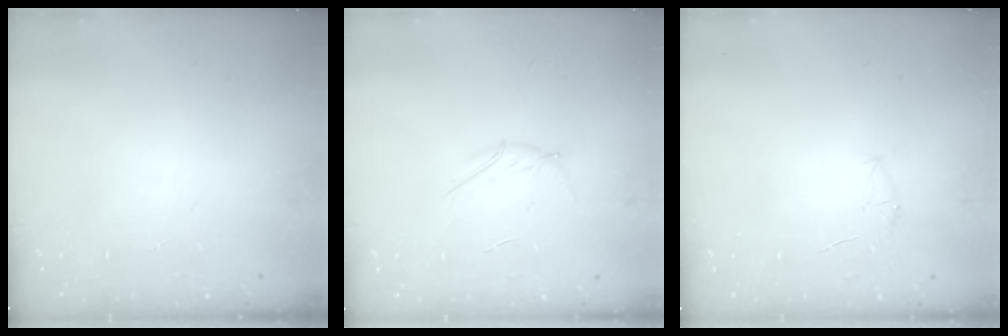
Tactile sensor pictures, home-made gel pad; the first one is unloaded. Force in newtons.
{"total": 3.6, "press": 3.5, "slide": 0.9}
{"total": 4.0, "press": 3.8, "slide": 1.2}